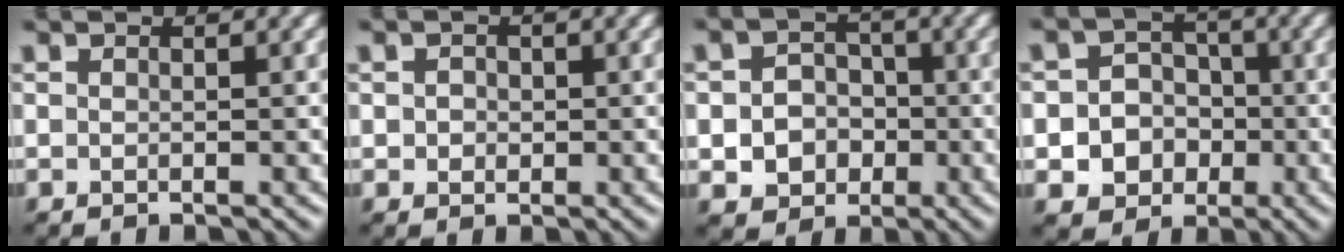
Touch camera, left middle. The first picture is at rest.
{"total": 1.4, "force": [0.1, 1.2, 0.6], "torque": [-0.006, 0.006, 0.001]}
{"total": 4.6, "force": [-1.6, 3.9, 1.8], "torque": [-0.021, -0.003, -0.038]}
{"total": 6.3, "force": [-2.4, 5.6, 1.6], "torque": [-0.023, -0.001, -0.055]}